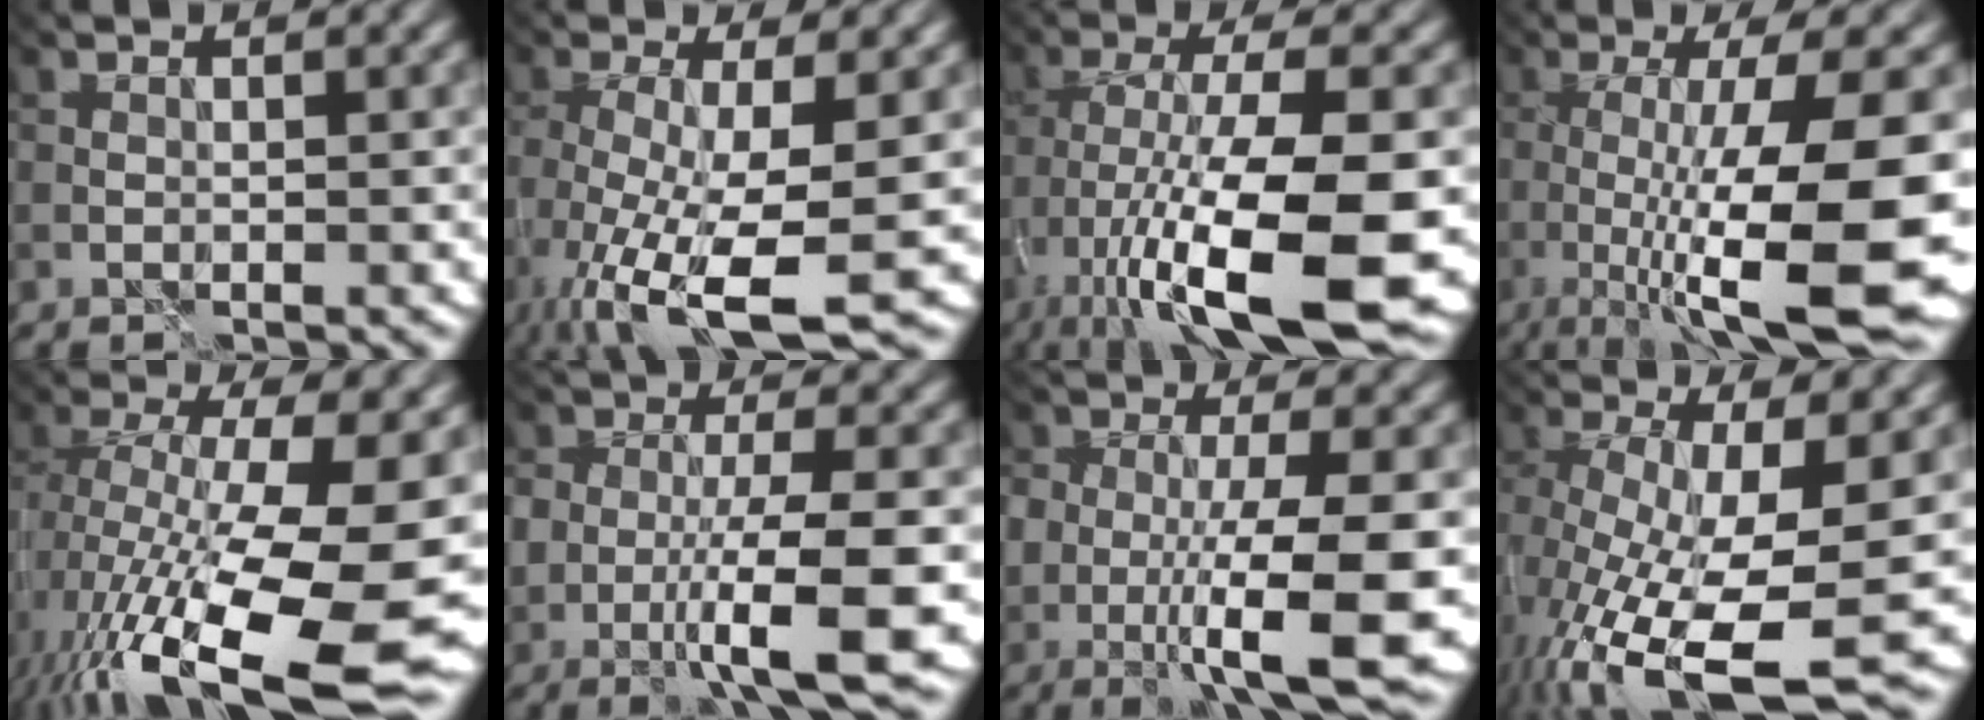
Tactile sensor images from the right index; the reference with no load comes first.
{"total": 10.0, "force": [-4.3, 3.0, 8.5], "torque": [-0.163, -0.033, -0.064]}
{"total": 13.4, "force": [-5.9, 3.5, 11.5], "torque": [-0.207, -0.018, -0.092]}
{"total": 11.9, "force": [-3.4, 2.5, 11.1], "torque": [-0.170, -0.021, -0.049]}
{"total": 15.0, "force": [-5.8, 5.1, 12.9], "torque": [-0.230, -0.018, -0.089]}
{"total": 6.2, "force": [-2.3, 1.2, 5.6], "torque": [-0.095, -0.005, -0.042]}
{"total": 8.9, "force": [-2.6, 2.4, 8.1], "torque": [-0.134, -0.016, -0.040]}
{"total": 12.4, "force": [-4.6, 4.9, 10.4], "torque": [-0.205, -0.045, -0.066]}